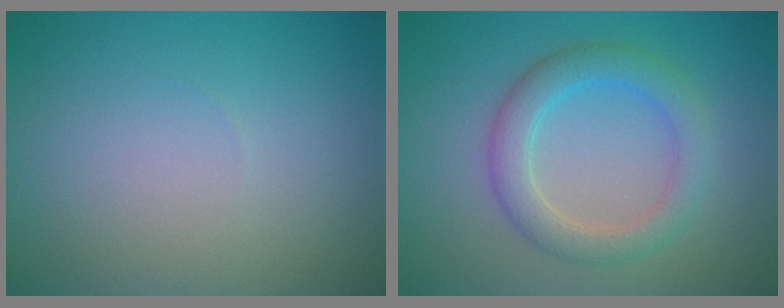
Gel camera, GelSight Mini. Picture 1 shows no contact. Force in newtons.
{"total": 3.7, "press": 3.7, "slide": 0.2}